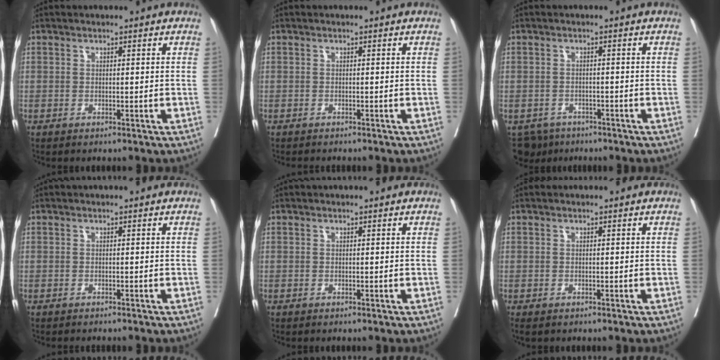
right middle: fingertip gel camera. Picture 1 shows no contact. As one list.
[{"total": 1.6, "force": [-1.5, 0.3, 0.5], "torque": [-0.010, -0.004, -0.020]}, {"total": 4.4, "force": [-3.2, 3.0, 0.4], "torque": [0.000, 0.001, -0.047]}, {"total": 2.2, "force": [-2.1, 0.2, 0.7], "torque": [-0.011, -0.003, -0.026]}, {"total": 0.0}, {"total": 1.0, "force": [-0.8, 0.5, 0.4], "torque": [-0.005, -0.002, -0.010]}]